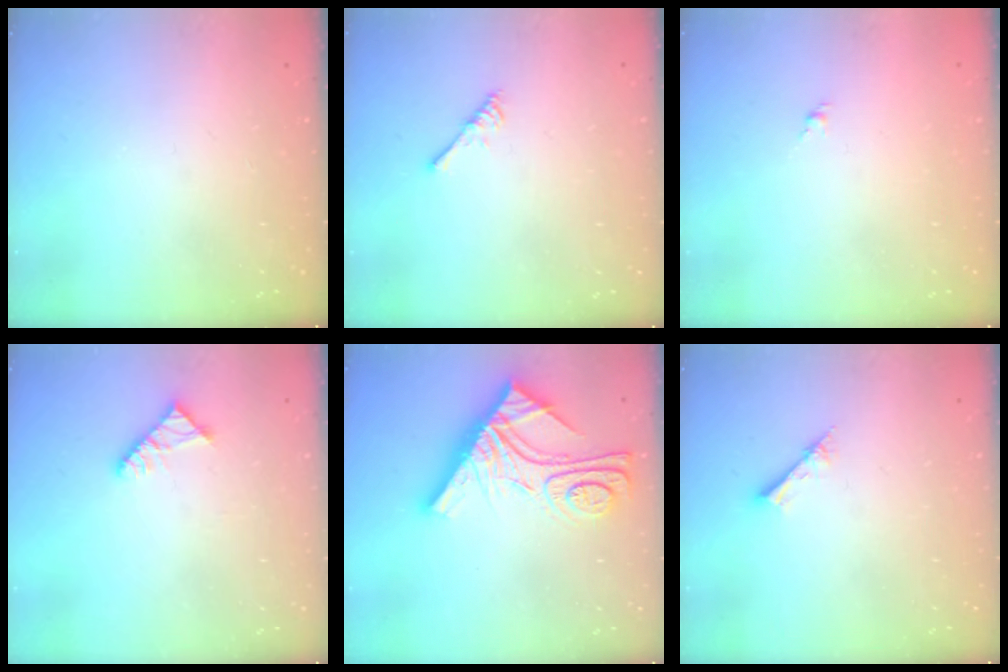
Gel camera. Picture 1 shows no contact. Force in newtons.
{"total": 2.9, "press": 2.9, "slide": 0.5}
{"total": 1.4, "press": 1.2, "slide": 0.6}
{"total": 4.4, "press": 4.4, "slide": 0.6}
{"total": 21.9, "press": 21.8, "slide": 2.1}
{"total": 2.1, "press": 2.1, "slide": 0.2}